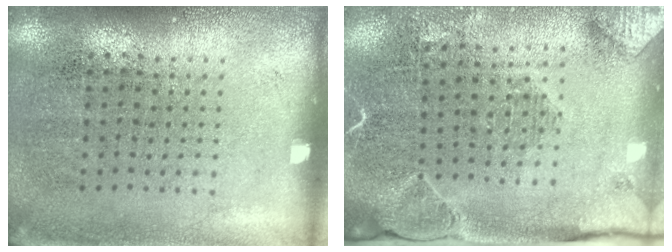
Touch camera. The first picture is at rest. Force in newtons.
{"total": 2.1, "press": 2.1, "slide": 0.5}